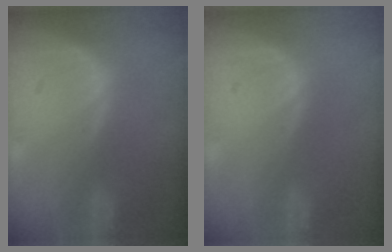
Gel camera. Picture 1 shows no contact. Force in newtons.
{"total": 0.0}